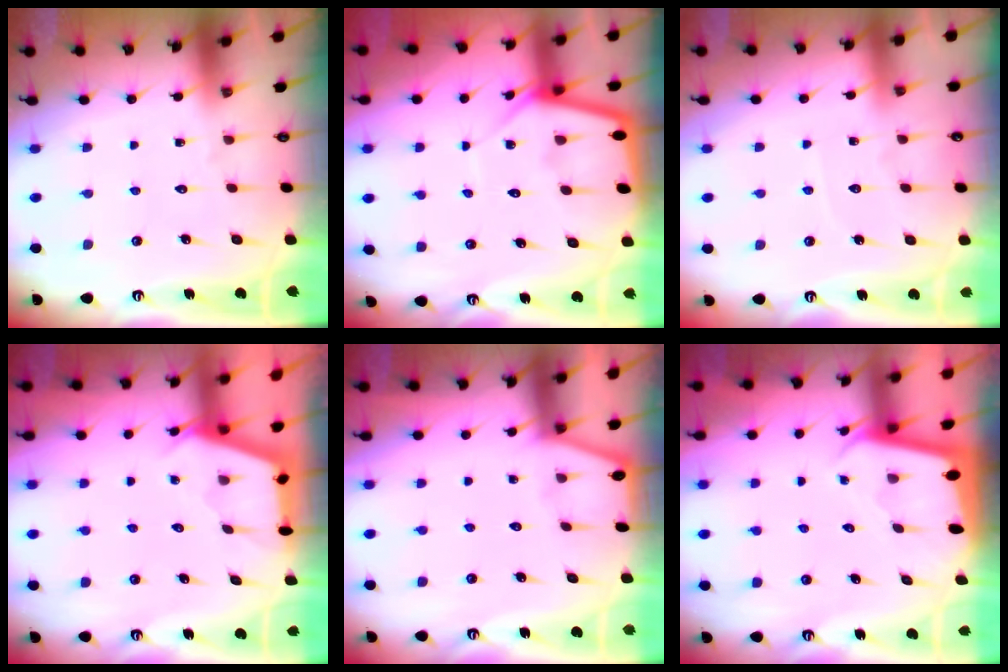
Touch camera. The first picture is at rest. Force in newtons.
{"total": 6.1, "press": 6.1, "slide": 0.7}
{"total": 3.3, "press": 3.3, "slide": 0.4}
{"total": 2.6, "press": 2.6, "slide": 0.3}
{"total": 1.3, "press": 1.3, "slide": 0.1}
{"total": 1.8, "press": 1.8, "slide": 0.1}